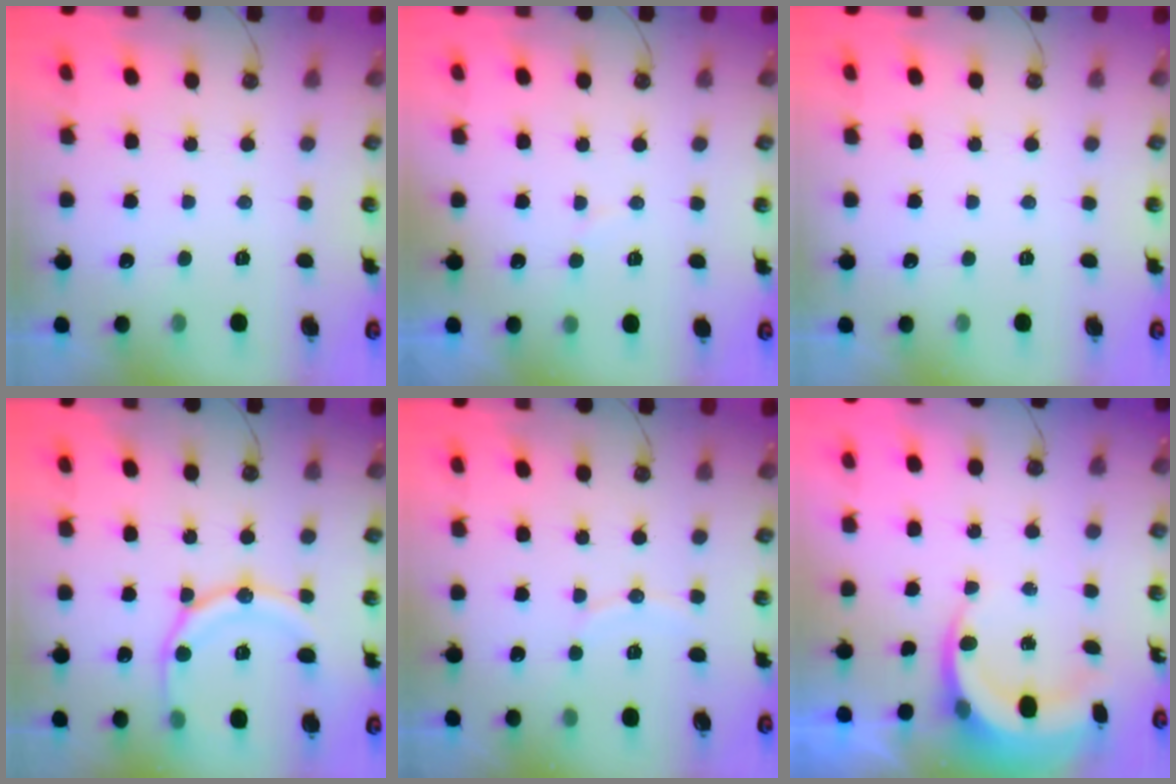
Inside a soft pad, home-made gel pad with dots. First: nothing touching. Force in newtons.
{"total": 3.9, "press": 3.9, "slide": 0.5}
{"total": 0.0}
{"total": 15.6, "press": 15.5, "slide": 1.6}
{"total": 6.4, "press": 6.3, "slide": 0.4}
{"total": 5.7, "press": 5.7, "slide": 0.4}